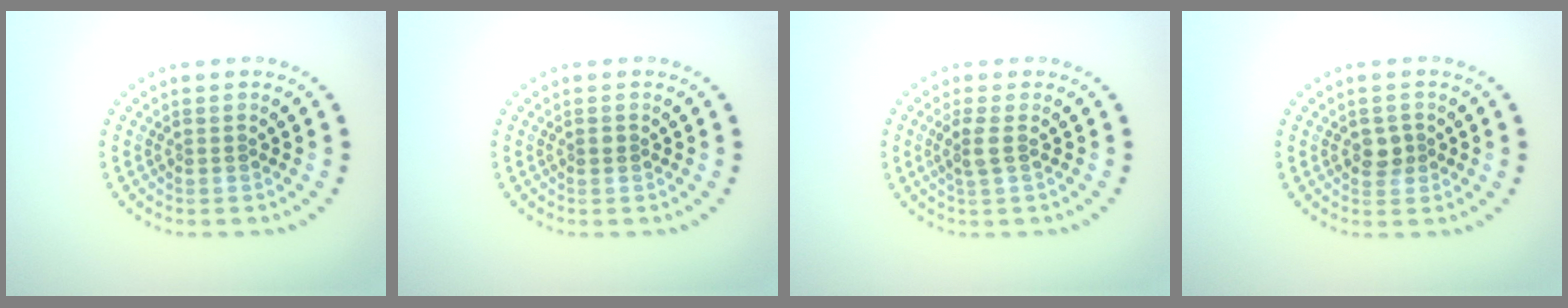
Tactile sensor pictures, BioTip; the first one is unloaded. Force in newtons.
{"total": 0.7, "press": 0.7, "slide": 0.1}
{"total": 1.6, "press": 1.4, "slide": 0.8}
{"total": 1.6, "press": 1.6, "slide": 0.4}